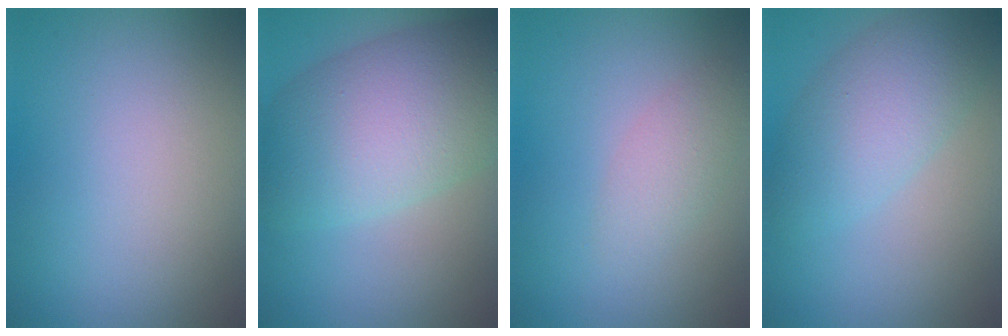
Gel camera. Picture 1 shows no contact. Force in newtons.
{"total": 10.0, "press": 10.0, "slide": 0.4}
{"total": 2.2, "press": 2.2, "slide": 0.1}
{"total": 3.7, "press": 3.7, "slide": 0.3}